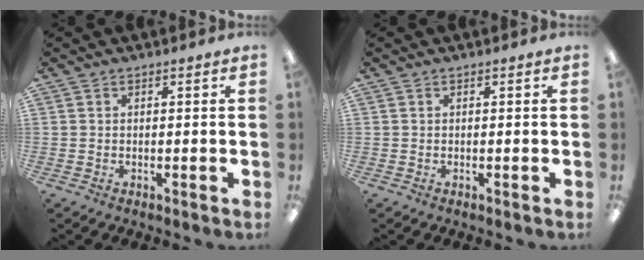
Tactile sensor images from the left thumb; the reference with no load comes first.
{"total": 0.0}